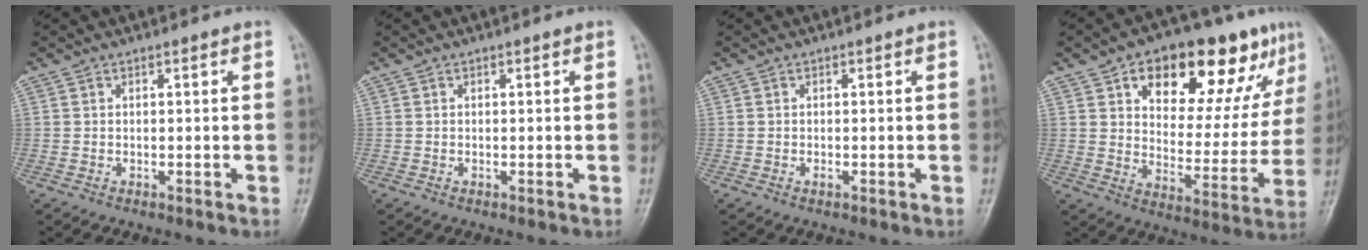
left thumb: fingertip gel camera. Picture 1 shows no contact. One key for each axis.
{"total": 0.0}
{"total": 0.5, "fx": -0.2, "fy": 0.3, "fz": 0.4, "tx": -0.008, "ty": 0.000, "tz": -0.004}
{"total": 22.5, "fx": 11.9, "fy": 10.6, "fz": 15.9, "tx": -0.175, "ty": -0.020, "tz": 0.178}